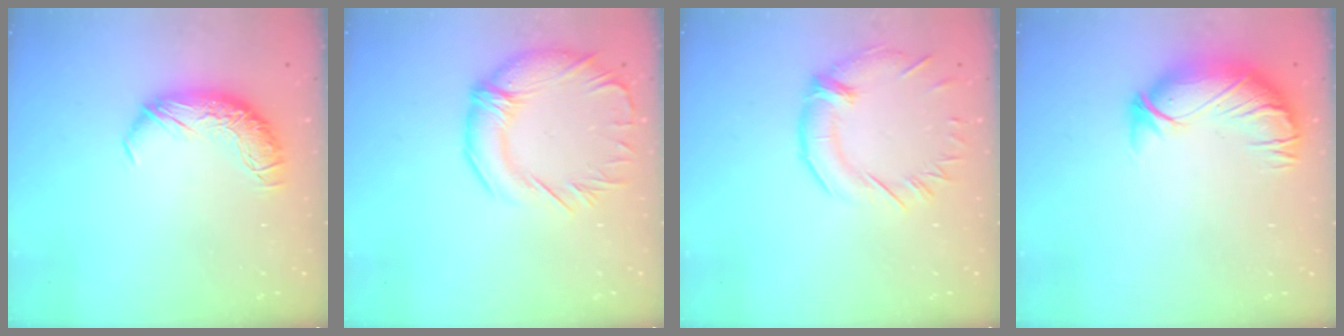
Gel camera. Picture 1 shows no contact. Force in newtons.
{"total": 3.5, "press": 3.2, "slide": 1.4}
{"total": 0.8, "press": 0.4, "slide": 0.7}
{"total": 3.0, "press": 0.4, "slide": 2.9}